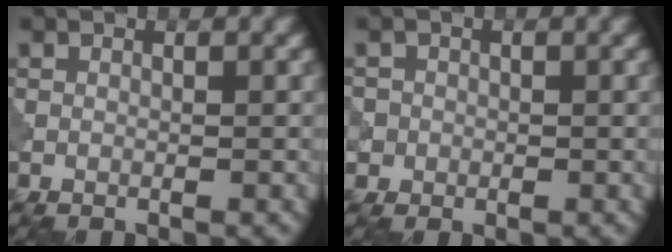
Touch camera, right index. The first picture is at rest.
{"total": 2.2, "force": [-0.4, 2.2, 0.3], "torque": [0.007, 0.014, -0.019]}